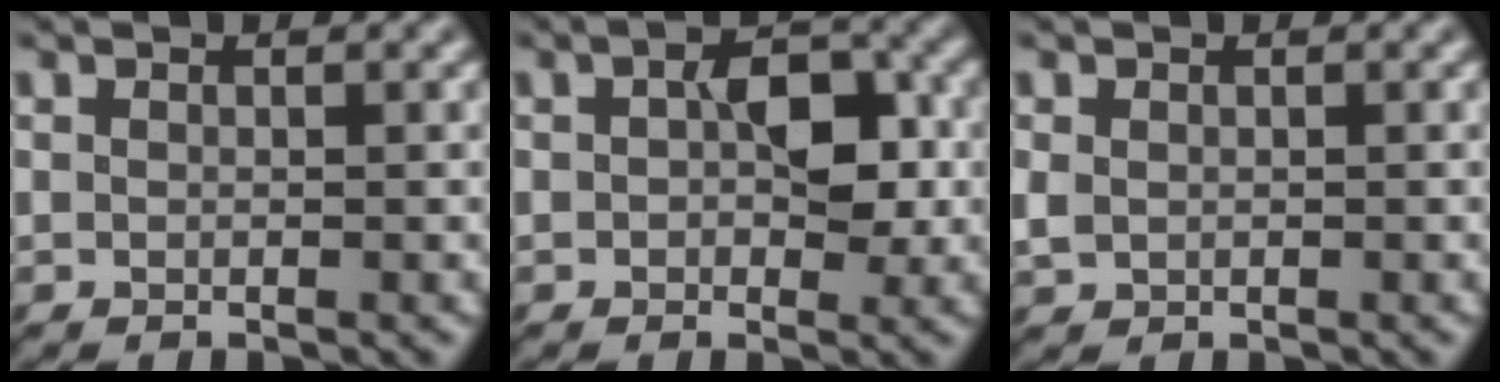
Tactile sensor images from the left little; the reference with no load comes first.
{"total": 5.5, "force": [0.1, 3.3, 4.4], "torque": [-0.069, 0.006, -0.003]}
{"total": 1.5, "force": [-0.1, 1.1, 0.9], "torque": [-0.026, -0.001, -0.001]}